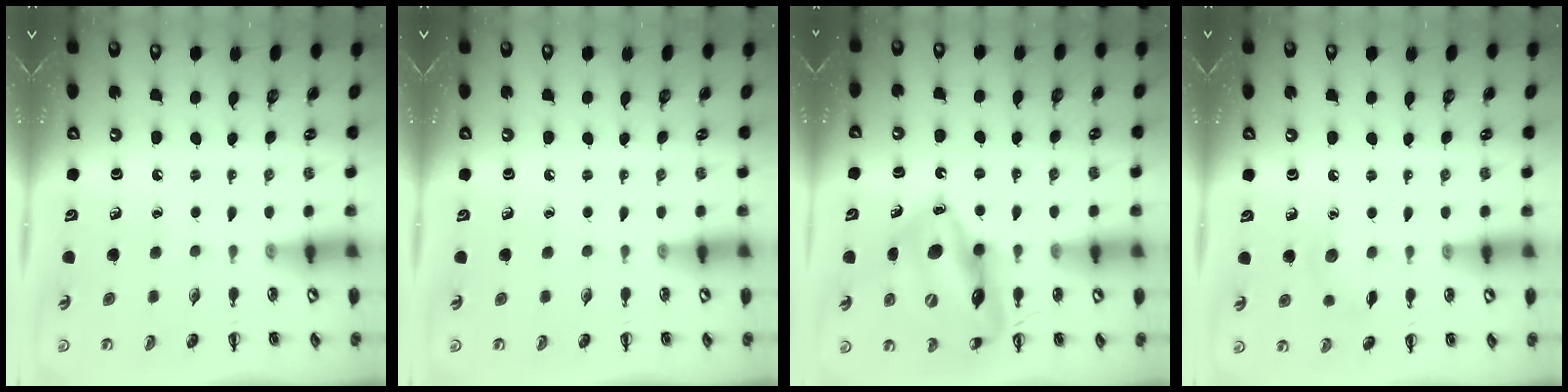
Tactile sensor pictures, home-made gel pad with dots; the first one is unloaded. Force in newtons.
{"total": 0.0}
{"total": 17.1, "press": 16.7, "slide": 3.7}
{"total": 6.5, "press": 6.4, "slide": 1.4}